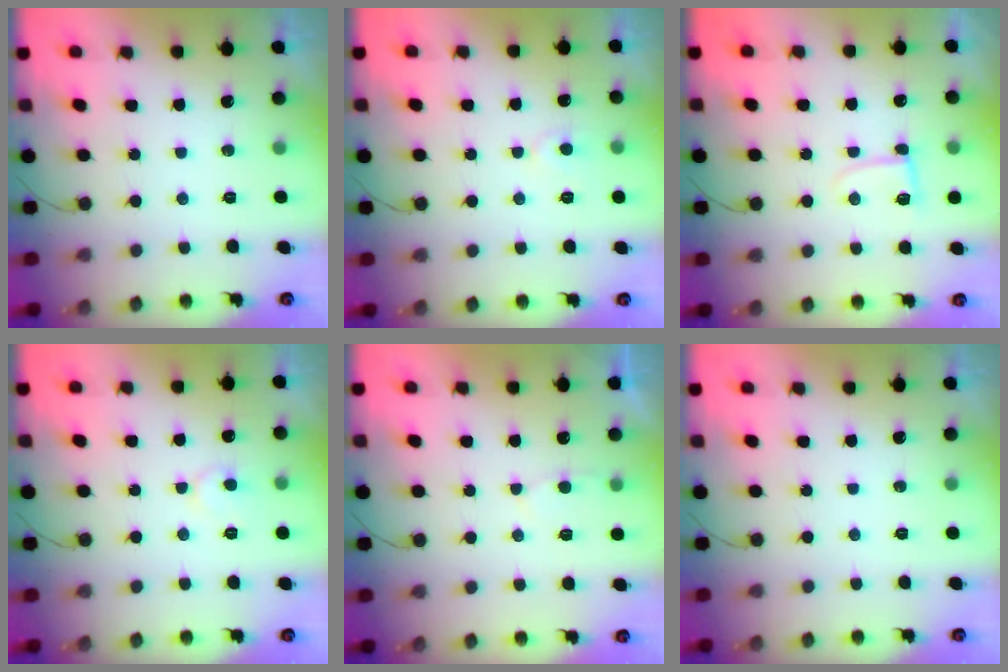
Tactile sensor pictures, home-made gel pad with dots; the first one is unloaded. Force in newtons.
{"total": 4.3, "press": 4.2, "slide": 0.4}
{"total": 4.6, "press": 4.5, "slide": 0.6}
{"total": 5.5, "press": 5.4, "slide": 0.5}
{"total": 3.0, "press": 3.0, "slide": 0.4}
{"total": 0.0}